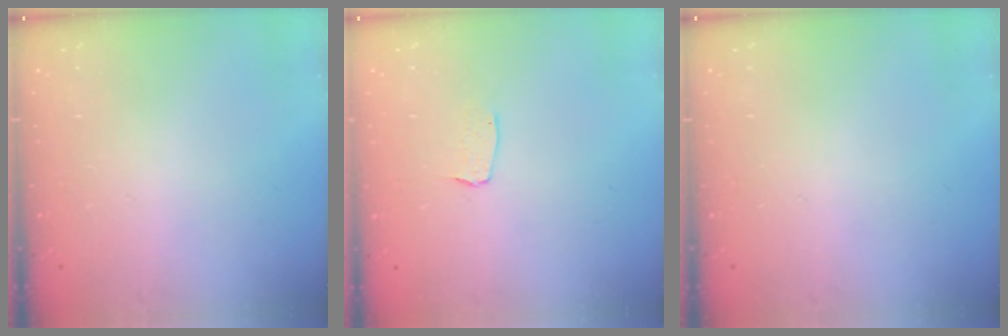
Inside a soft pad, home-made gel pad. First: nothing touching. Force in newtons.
{"total": 3.0, "press": 3.0, "slide": 0.2}
{"total": 0.0}